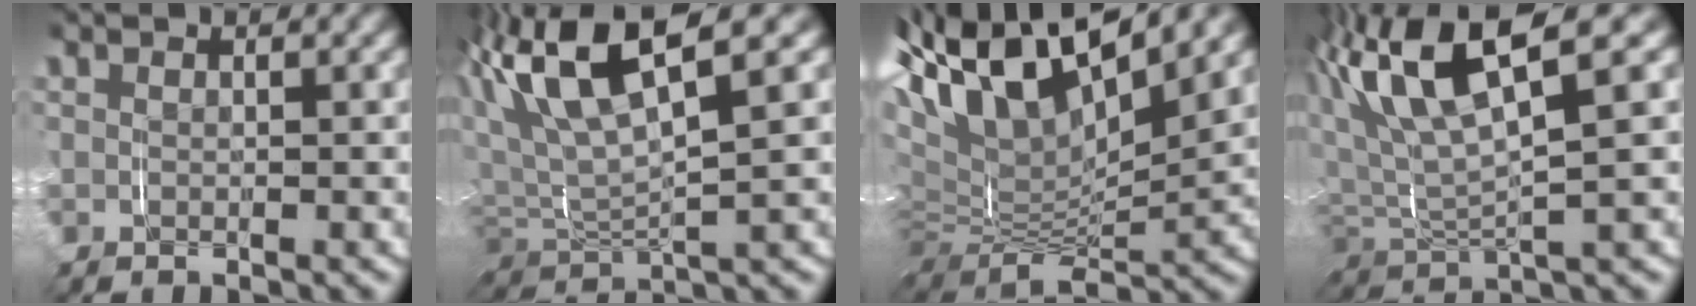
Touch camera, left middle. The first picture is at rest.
{"total": 7.8, "force": [2.8, 3.8, 6.1], "torque": [-0.141, 0.011, 0.045]}
{"total": 15.1, "force": [5.7, 9.6, 10.2], "torque": [-0.224, 0.013, 0.073]}
{"total": 8.8, "force": [3.3, 4.3, 7.0], "torque": [-0.150, 0.017, 0.047]}